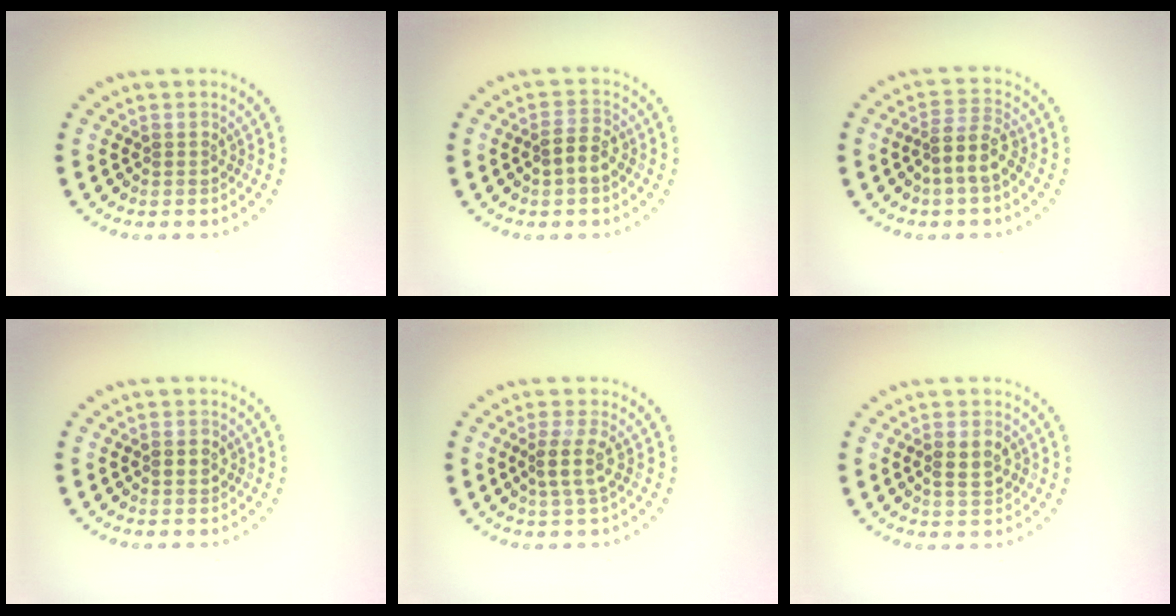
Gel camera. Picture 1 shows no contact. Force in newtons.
{"total": 2.1, "press": 2.0, "slide": 0.5}
{"total": 2.8, "press": 2.3, "slide": 1.5}
{"total": 1.6, "press": 1.6, "slide": 0.3}
{"total": 2.5, "press": 1.9, "slide": 1.6}
{"total": 2.1, "press": 2.1, "slide": 0.2}